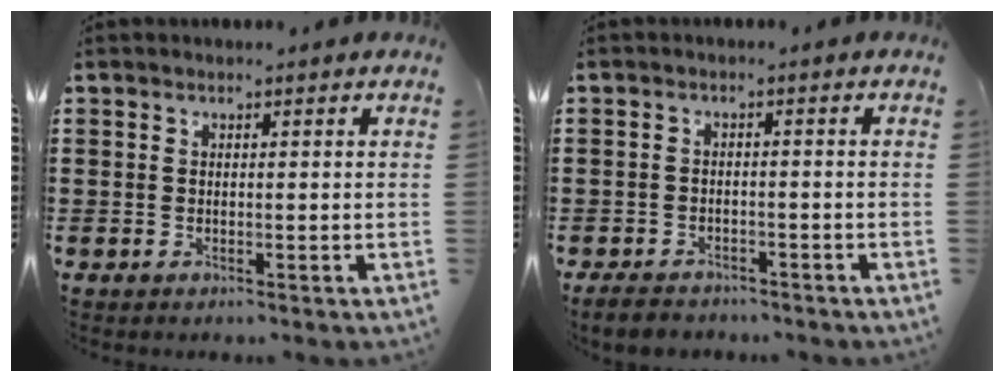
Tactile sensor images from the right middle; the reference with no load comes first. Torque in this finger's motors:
{"motor_torque": [0.58, 0.15, 0.27, 0.08]}